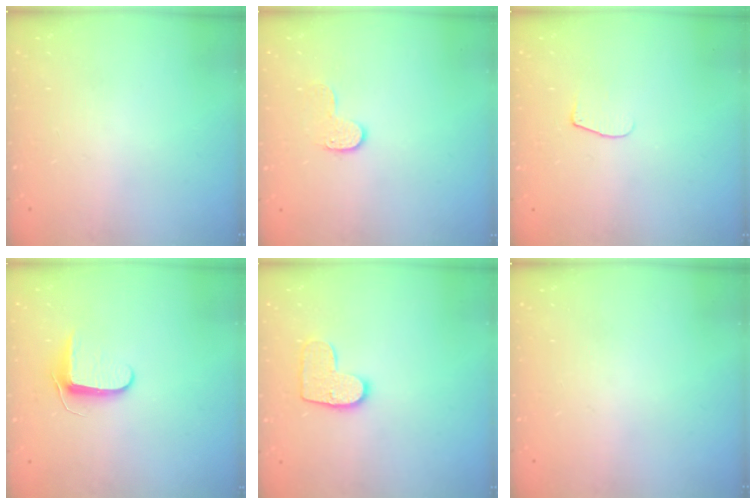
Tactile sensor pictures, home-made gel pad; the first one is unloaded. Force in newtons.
{"total": 6.1, "press": 6.1, "slide": 0.2}
{"total": 6.2, "press": 6.2, "slide": 0.7}
{"total": 7.7, "press": 7.6, "slide": 0.8}
{"total": 10.0, "press": 10.0, "slide": 0.5}
{"total": 0.0}